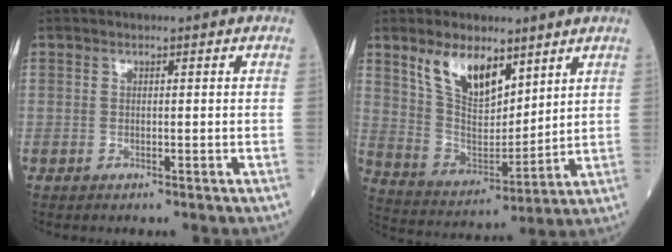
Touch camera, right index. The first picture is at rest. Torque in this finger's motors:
{"motor_torque": [0.85, 0.48, 0.41, 0.09]}